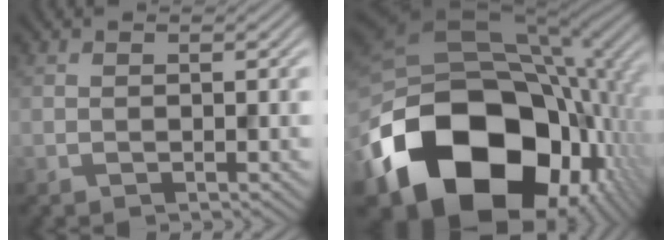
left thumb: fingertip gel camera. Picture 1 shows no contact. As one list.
[{"total": 20.4, "force": [-7.6, 14.3, 12.4], "torque": [-0.262, -0.046, -0.108]}]